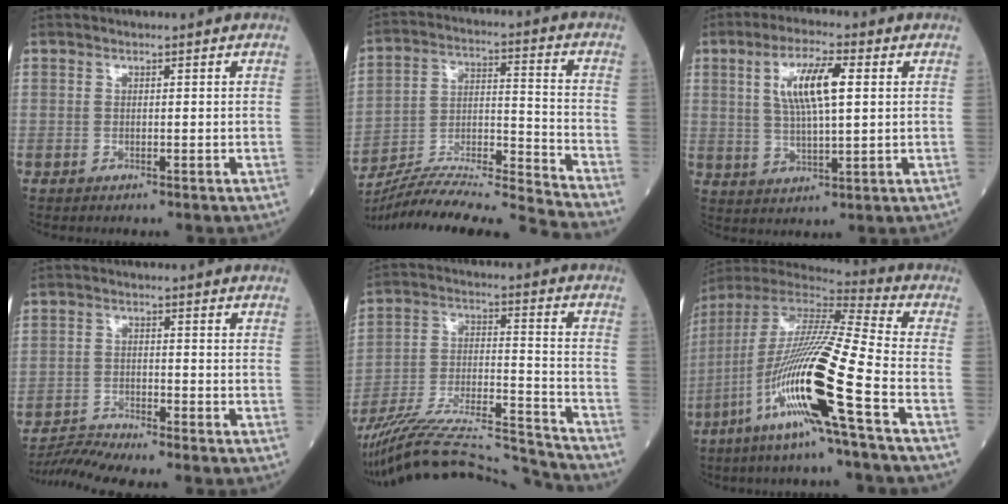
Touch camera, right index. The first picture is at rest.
{"total": 20.6, "force": [-19.4, -2.3, 6.3], "torque": [-0.125, -0.007, -0.324]}
{"total": 9.0, "force": [2.5, 1.9, 8.4], "torque": [-0.162, 0.009, 0.048]}
{"total": 4.6, "force": [-4.2, -1.7, 0.1], "torque": [-0.014, -0.016, -0.082]}
{"total": 21.5, "force": [-20.6, -0.2, 6.0], "torque": [-0.124, -0.002, -0.337]}
{"total": 20.7, "force": [-8.0, -0.8, 19.1], "torque": [-0.402, -0.038, -0.163]}